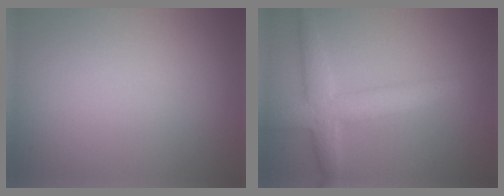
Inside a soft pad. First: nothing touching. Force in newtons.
{"total": 4.3, "press": 4.3, "slide": 0.1}